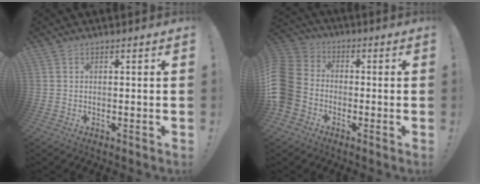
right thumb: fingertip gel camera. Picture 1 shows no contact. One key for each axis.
{"total": 11.9, "fx": -3.7, "fy": 9.5, "fz": 6.1, "tx": -0.127, "ty": 0.034, "tz": -0.066}